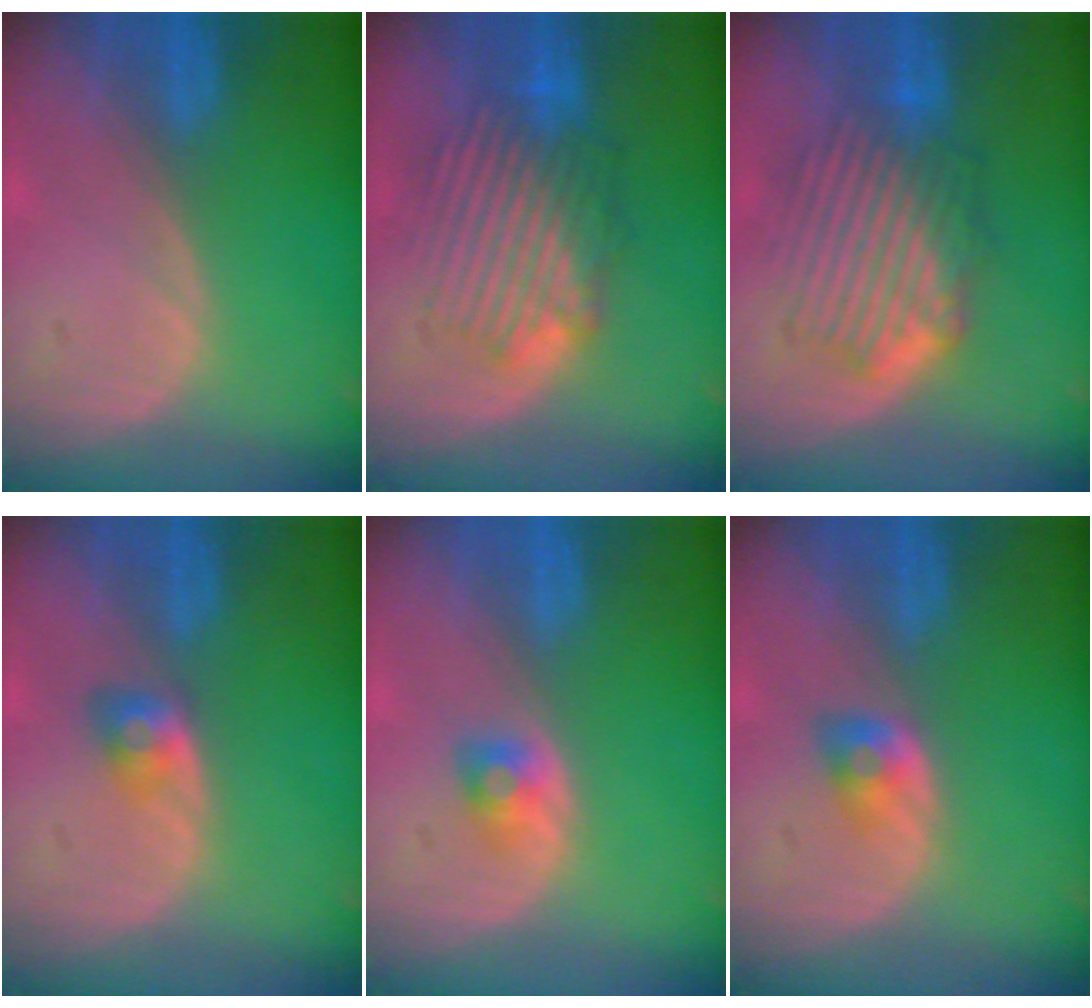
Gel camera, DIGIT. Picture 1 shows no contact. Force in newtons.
{"total": 8.5, "press": 8.2, "slide": 2.5}
{"total": 9.0, "press": 8.4, "slide": 3.3}
{"total": 2.9, "press": 2.4, "slide": 1.5}
{"total": 2.2, "press": 2.2, "slide": 0.3}
{"total": 2.7, "press": 2.4, "slide": 1.2}